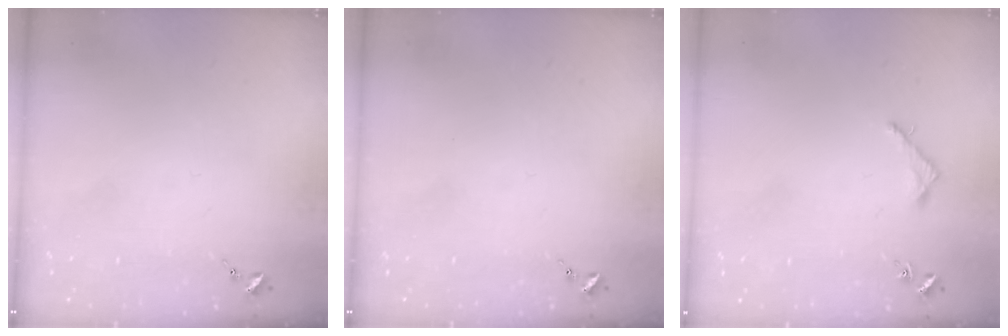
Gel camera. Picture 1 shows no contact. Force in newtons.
{"total": 0.0}
{"total": 2.0, "press": 2.0, "slide": 0.1}